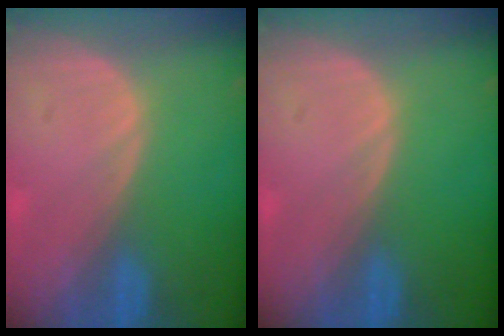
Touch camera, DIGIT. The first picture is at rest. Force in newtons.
{"total": 0.0}